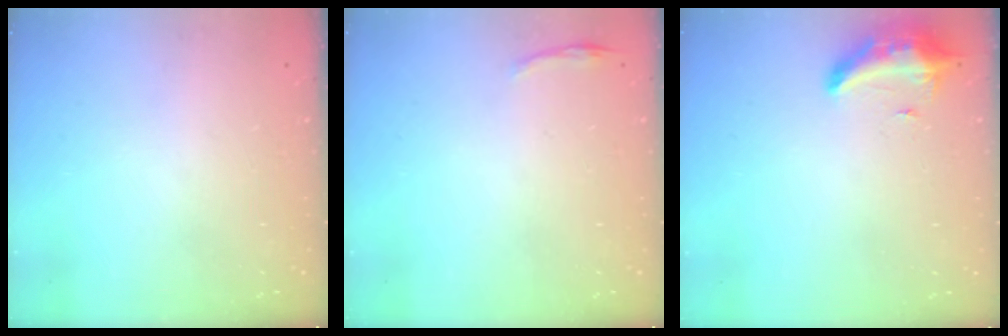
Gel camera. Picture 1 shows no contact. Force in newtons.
{"total": 3.3, "press": 3.2, "slide": 0.7}
{"total": 15.2, "press": 10.5, "slide": 11.0}